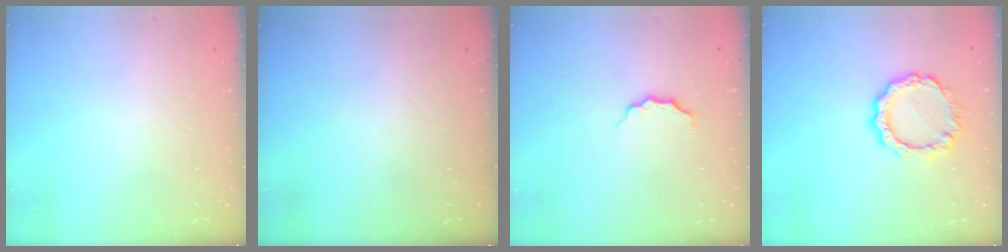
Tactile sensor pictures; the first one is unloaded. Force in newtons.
{"total": 0.0}
{"total": 2.7, "press": 2.6, "slide": 0.3}
{"total": 10.0, "press": 9.9, "slide": 0.8}